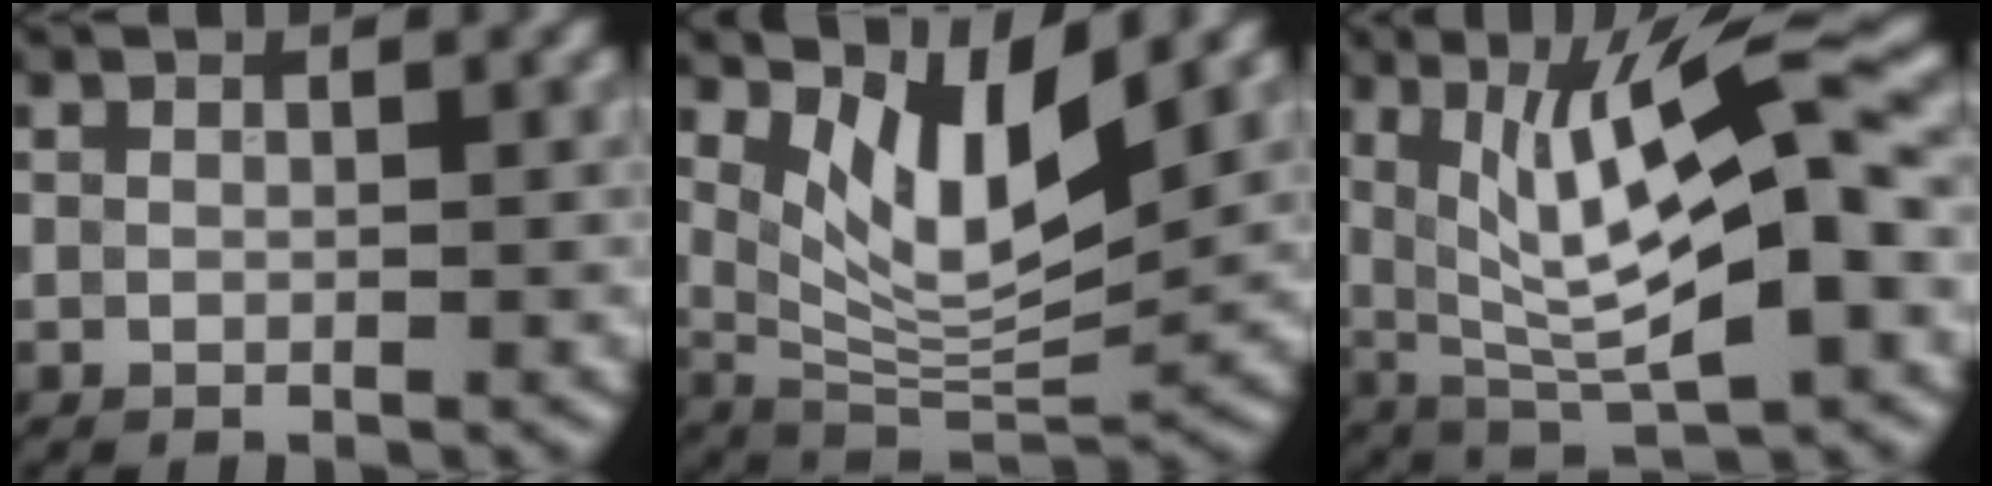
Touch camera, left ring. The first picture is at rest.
{"total": 7.1, "force": [3.5, 2.5, 5.6], "torque": [-0.105, -0.017, 0.069]}
{"total": 11.6, "force": [1.7, 2.8, 11.1], "torque": [-0.176, 0.007, 0.030]}